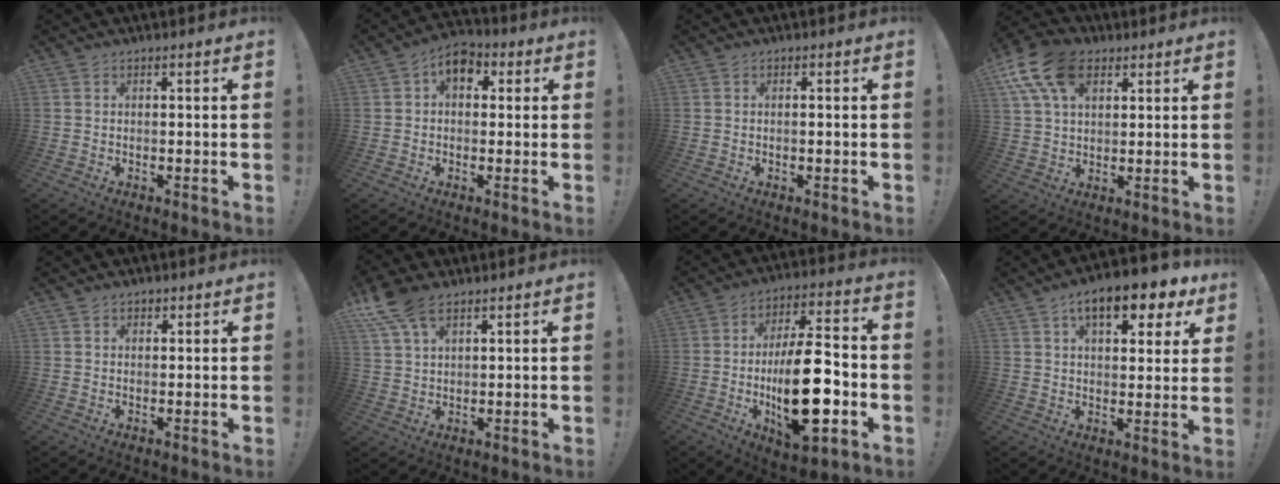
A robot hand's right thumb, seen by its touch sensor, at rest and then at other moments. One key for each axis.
{"total": 7.4, "fx": 2.4, "fy": 5.0, "fz": 4.8, "tx": -0.070, "ty": -0.001, "tz": 0.044}
{"total": 0.6, "fx": -0.3, "fy": 0.0, "fz": 0.5, "tx": -0.015, "ty": 0.002, "tz": -0.005}
{"total": 14.8, "fx": 6.5, "fy": 9.4, "fz": 9.4, "tx": -0.176, "ty": -0.016, "tz": 0.124}
{"total": 1.5, "fx": 1.1, "fy": 1.0, "fz": 0.5, "tx": 0.000, "ty": -0.005, "tz": 0.018}
{"total": 9.5, "fx": 6.3, "fy": 4.4, "fz": 5.6, "tx": -0.111, "ty": -0.024, "tz": 0.119}
{"total": 22.3, "fx": -4.2, "fy": 8.8, "fz": 20.0, "tx": -0.352, "ty": 0.009, "tz": -0.062}
{"total": 12.8, "fx": 6.9, "fy": 5.2, "fz": 9.5, "tx": -0.137, "ty": -0.031, "tz": 0.112}